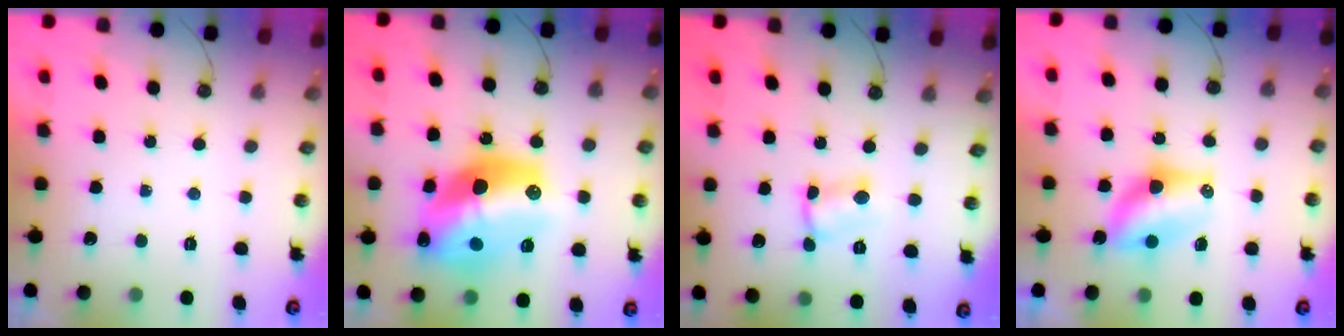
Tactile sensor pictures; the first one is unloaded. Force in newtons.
{"total": 20.6, "press": 20.6, "slide": 1.1}
{"total": 2.2, "press": 2.2, "slide": 0.1}
{"total": 9.3, "press": 8.2, "slide": 4.3}